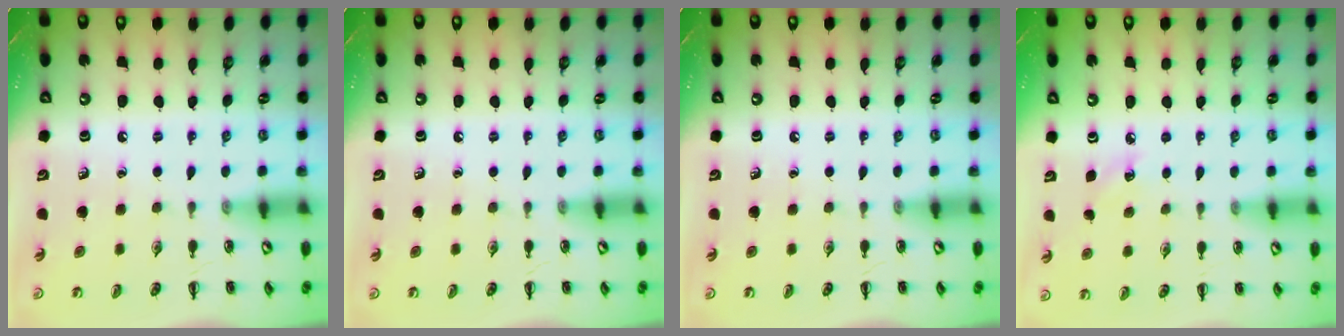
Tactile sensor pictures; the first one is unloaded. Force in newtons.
{"total": 0.0}
{"total": 0.0}
{"total": 4.8, "press": 4.6, "slide": 1.3}